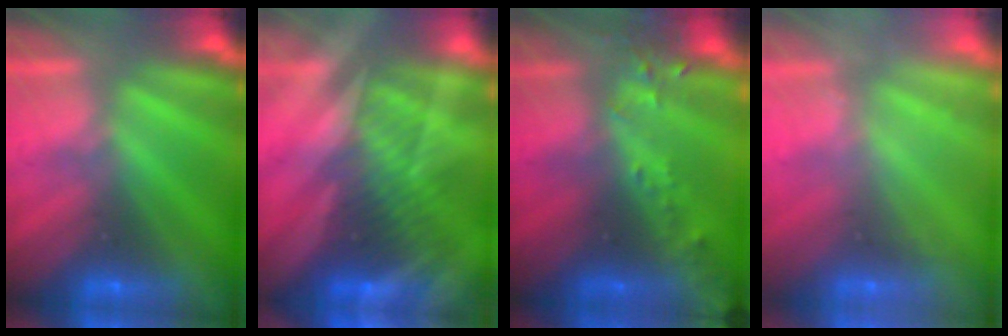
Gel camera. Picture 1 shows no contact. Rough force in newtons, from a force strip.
{"total": 3.1}
{"total": 6.4}
{"total": 2.2}